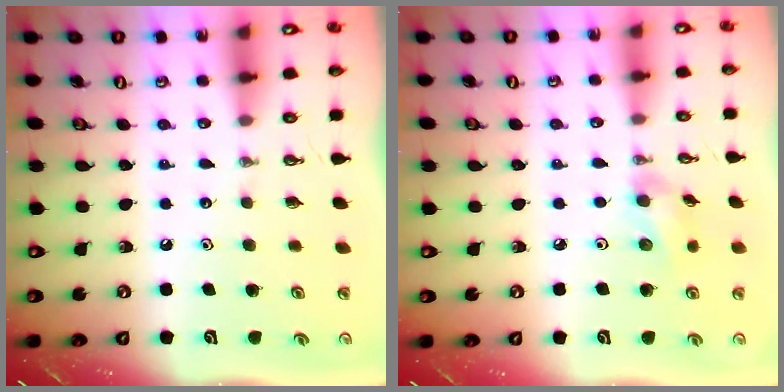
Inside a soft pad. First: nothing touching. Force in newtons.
{"total": 7.8, "press": 7.4, "slide": 2.5}